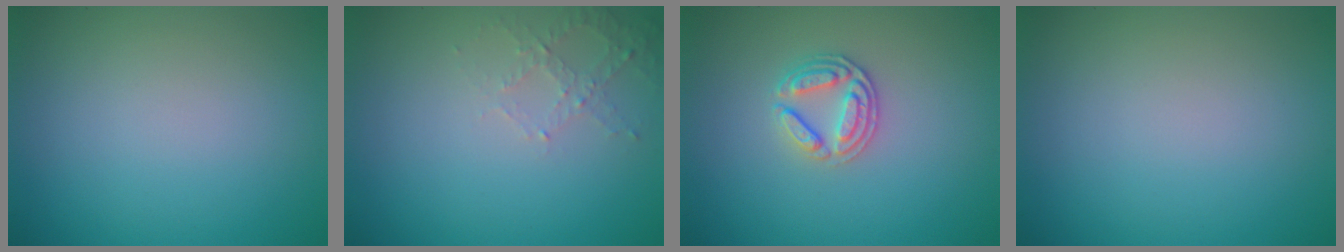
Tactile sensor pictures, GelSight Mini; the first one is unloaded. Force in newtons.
{"total": 1.8, "press": 1.7, "slide": 0.5}
{"total": 2.7, "press": 2.5, "slide": 0.8}
{"total": 0.0}